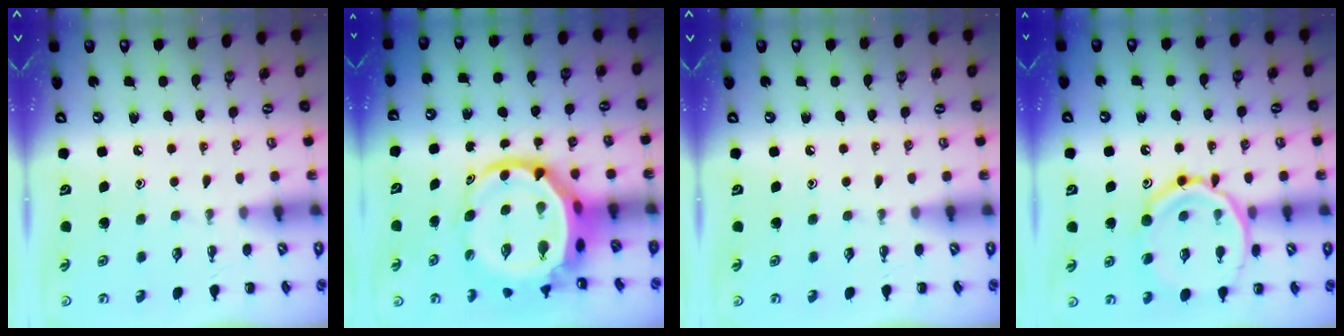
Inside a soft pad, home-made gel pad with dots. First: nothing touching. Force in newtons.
{"total": 9.1, "press": 8.8, "slide": 2.5}
{"total": 0.0}
{"total": 15.9, "press": 15.8, "slide": 1.7}